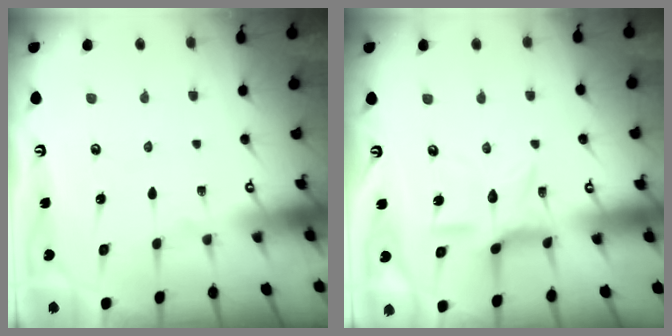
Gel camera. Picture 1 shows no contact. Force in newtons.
{"total": 9.6, "press": 9.6, "slide": 0.8}